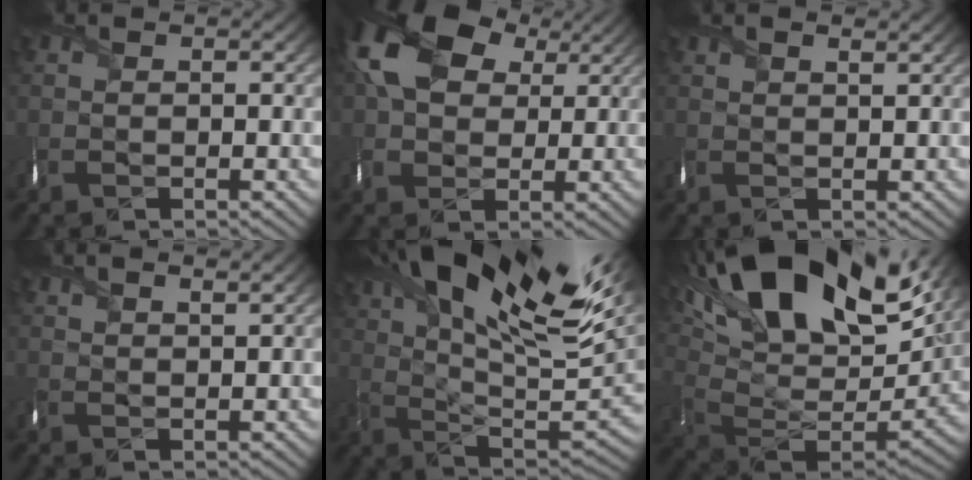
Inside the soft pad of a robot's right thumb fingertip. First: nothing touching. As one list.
[{"total": 13.2, "force": [4.7, 9.1, 8.3], "torque": [-0.187, 0.021, 0.082]}, {"total": 2.1, "force": [1.6, 0.4, 1.3], "torque": [-0.028, 0.007, 0.030]}, {"total": 2.9, "force": [2.2, 0.6, 1.7], "torque": [-0.036, 0.007, 0.040]}, {"total": 21.5, "force": [11.1, 8.3, 16.4], "torque": [-0.282, 0.052, 0.161]}, {"total": 22.3, "force": [11.4, 11.0, 15.7], "torque": [-0.293, 0.029, 0.202]}]